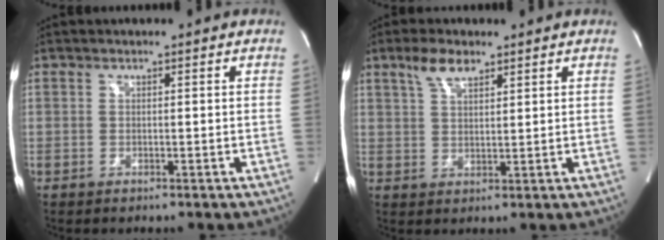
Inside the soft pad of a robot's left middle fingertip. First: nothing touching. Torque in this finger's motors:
{"motor_torque": [0.48, -0.26, -0.04, 0.02]}